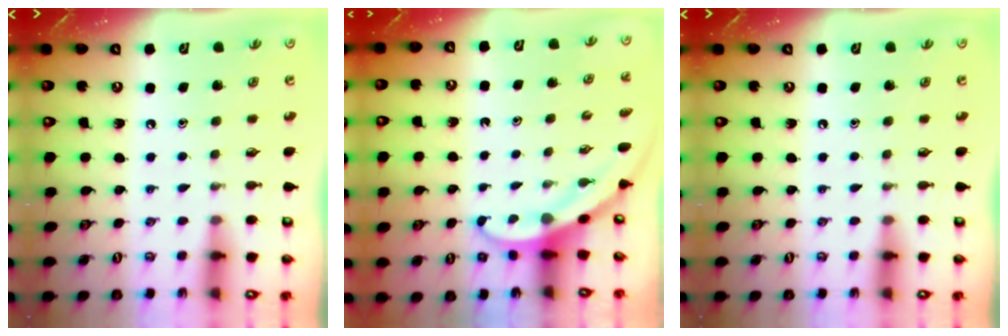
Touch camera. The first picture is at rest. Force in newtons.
{"total": 3.2, "press": 3.2, "slide": 0.1}
{"total": 0.0}